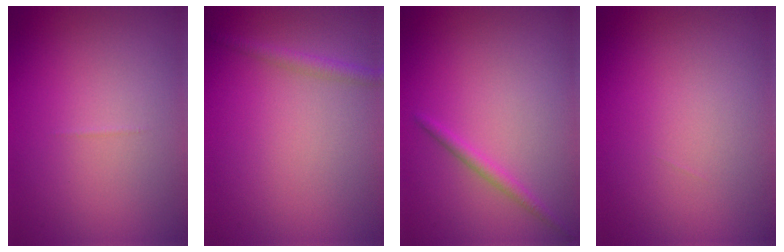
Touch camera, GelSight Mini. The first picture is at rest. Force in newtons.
{"total": 1.5, "press": 1.5, "slide": 0.0}
{"total": 1.3, "press": 1.3, "slide": 0.0}
{"total": 0.0}